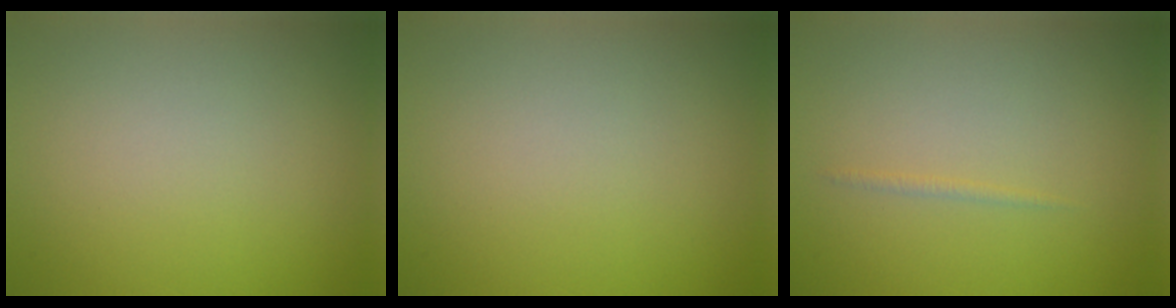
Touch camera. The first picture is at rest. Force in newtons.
{"total": 0.0}
{"total": 0.6, "press": 0.6, "slide": 0.1}